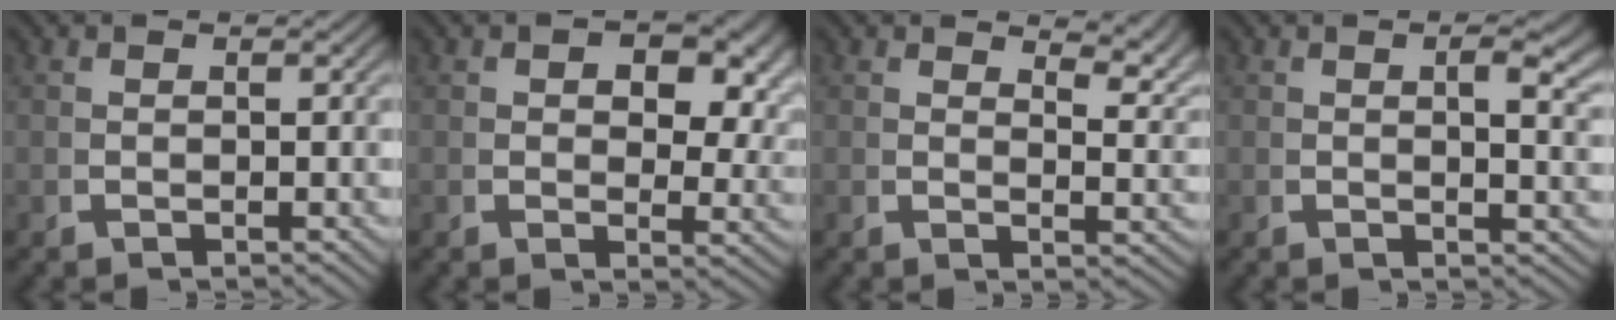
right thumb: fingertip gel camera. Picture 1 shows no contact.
{"total": 5.7, "force": [1.6, 3.6, 4.2], "torque": [-0.049, -0.012, 0.024]}
{"total": 4.5, "force": [3.1, 1.6, 2.8], "torque": [-0.025, -0.001, 0.046]}
{"total": 2.7, "force": [0.9, 0.9, 2.4], "torque": [-0.024, -0.001, 0.013]}